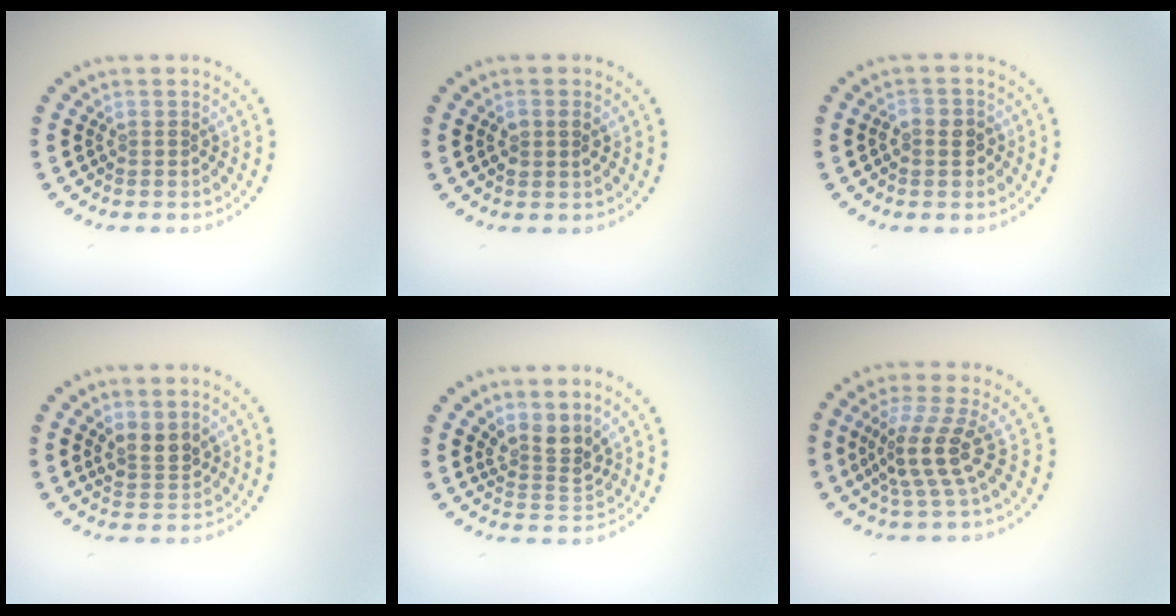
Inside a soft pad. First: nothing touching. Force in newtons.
{"total": 1.4, "press": 1.4, "slide": 0.4}
{"total": 2.0, "press": 1.9, "slide": 0.5}
{"total": 2.5, "press": 2.3, "slide": 1.1}
{"total": 2.7, "press": 2.0, "slide": 1.8}
{"total": 3.9, "press": 2.8, "slide": 2.6}